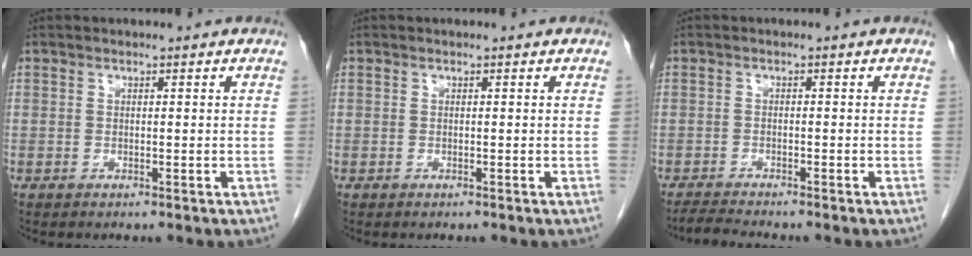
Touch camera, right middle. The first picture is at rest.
{"total": 0.0}
{"total": 2.7, "force": [-2.6, -0.7, 0.6], "torque": [-0.022, -0.017, -0.047]}